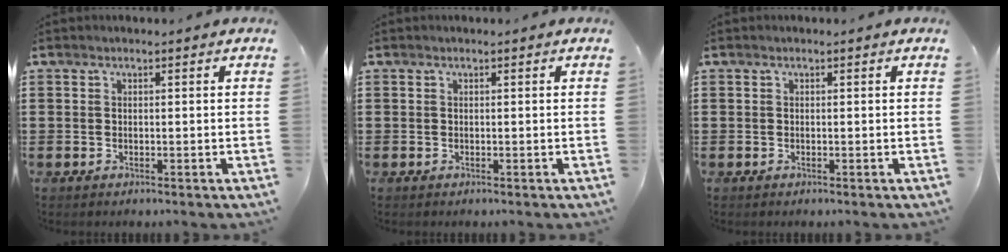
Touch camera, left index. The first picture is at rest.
{"total": 0.0}
{"total": 0.0}